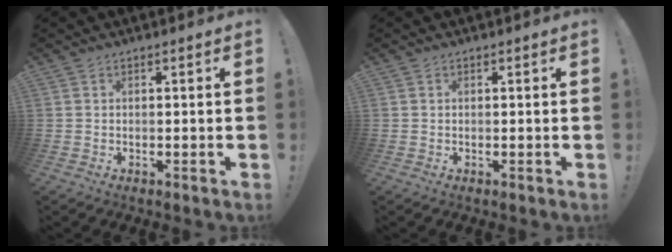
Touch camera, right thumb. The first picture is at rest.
{"total": 0.0}